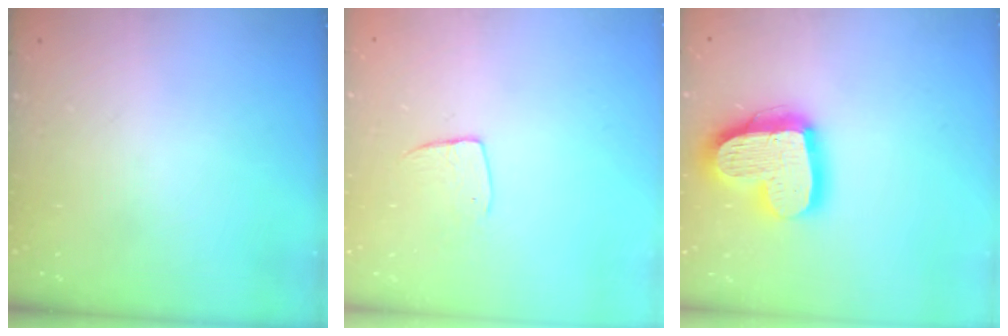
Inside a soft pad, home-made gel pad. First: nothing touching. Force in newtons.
{"total": 7.0, "press": 6.9, "slide": 0.5}
{"total": 20.2, "press": 20.1, "slide": 2.0}